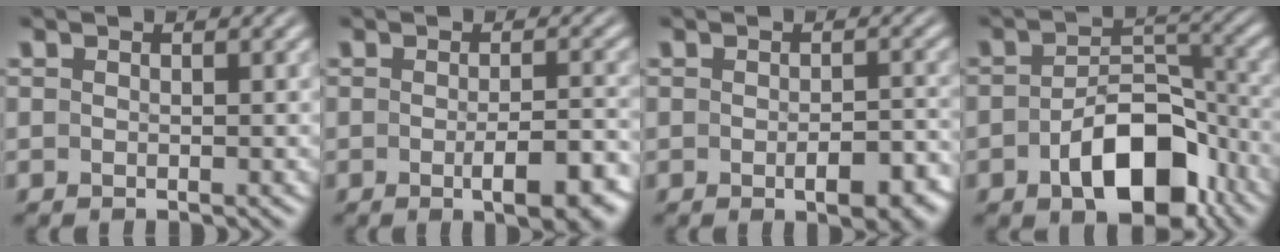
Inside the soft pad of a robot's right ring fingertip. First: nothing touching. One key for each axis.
{"total": 4.6, "fx": -2.5, "fy": 1.2, "fz": 3.7, "tx": -0.045, "ty": -0.009, "tz": -0.037}
{"total": 3.9, "fx": -2.2, "fy": 1.6, "fz": 2.8, "tx": -0.035, "ty": -0.006, "tz": -0.034}
{"total": 7.0, "fx": -3.6, "fy": 3.5, "fz": 4.8, "tx": -0.065, "ty": -0.011, "tz": -0.051}